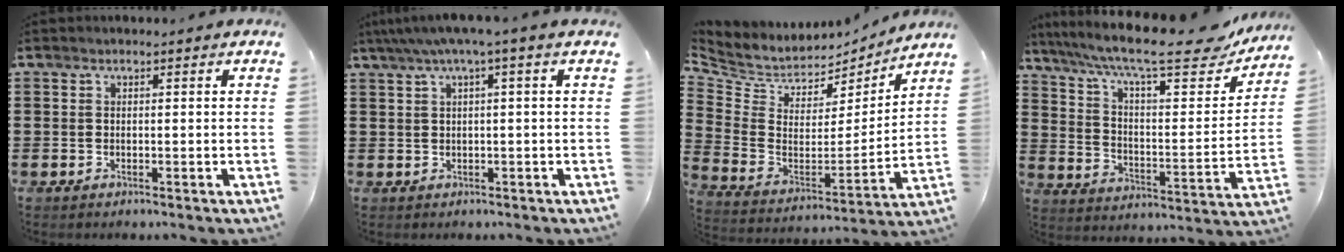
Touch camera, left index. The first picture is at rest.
{"total": 2.6, "force": [0.6, -0.3, 2.5], "torque": [-0.047, -0.004, 0.008]}
{"total": 5.2, "force": [4.2, 3.0, 0.7], "torque": [-0.049, -0.041, 0.073]}
{"total": 13.2, "force": [10.3, 1.8, 8.1], "torque": [-0.167, -0.062, 0.168]}